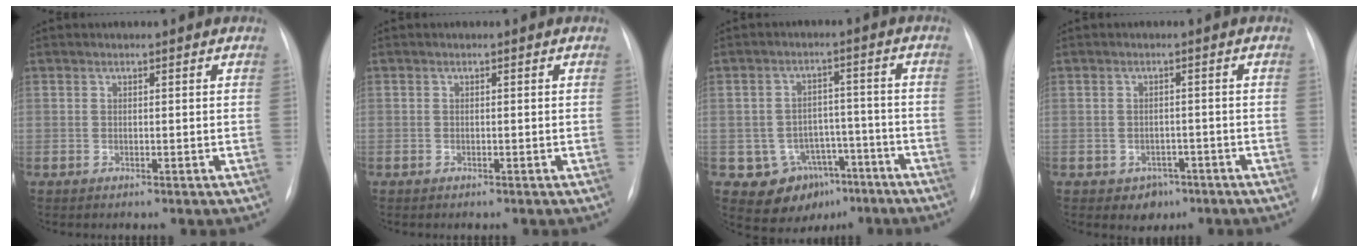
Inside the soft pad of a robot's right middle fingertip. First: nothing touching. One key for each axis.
{"total": 0.0}
{"total": 8.5, "fx": -4.4, "fy": 7.0, "fz": 2.2, "tx": -0.023, "ty": 0.027, "tz": -0.051}
{"total": 3.0, "fx": -1.7, "fy": 2.4, "fz": 0.8, "tx": -0.006, "ty": 0.011, "tz": -0.012}